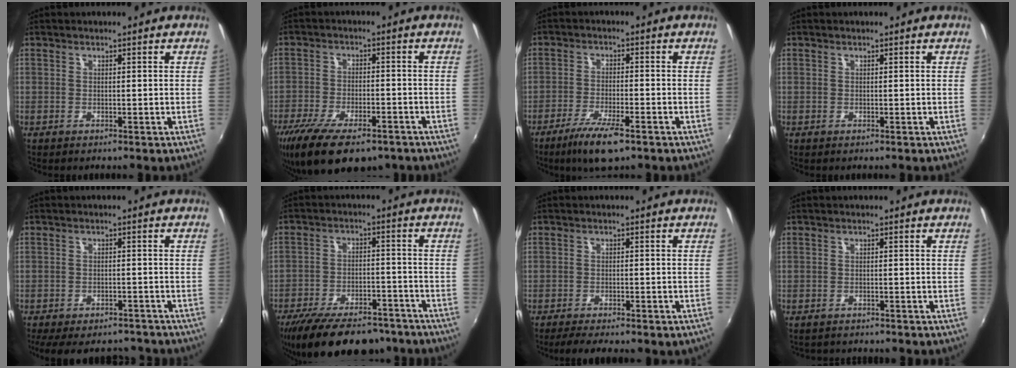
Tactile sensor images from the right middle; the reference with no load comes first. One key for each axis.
{"total": 17.1, "fx": -11.8, "fy": 6.6, "fz": 10.4, "tx": -0.217, "ty": -0.047, "tz": -0.183}
{"total": 8.3, "fx": -5.6, "fy": 1.8, "fz": 5.9, "tx": -0.136, "ty": -0.020, "tz": -0.101}
{"total": 0.0}
{"total": 14.7, "fx": -12.3, "fy": 5.4, "fz": 5.8, "tx": -0.129, "ty": -0.002, "tz": -0.160}
{"total": 21.3, "fx": -17.0, "fy": 8.0, "fz": 9.8, "tx": -0.197, "ty": -0.008, "tz": -0.240}
{"total": 6.5, "fx": -5.3, "fy": 0.8, "fz": 3.6, "tx": -0.078, "ty": -0.014, "tz": -0.078}
{"total": 2.7, "fx": -2.6, "fy": 0.6, "fz": 0.5, "tx": -0.018, "ty": -0.010, "tz": -0.038}